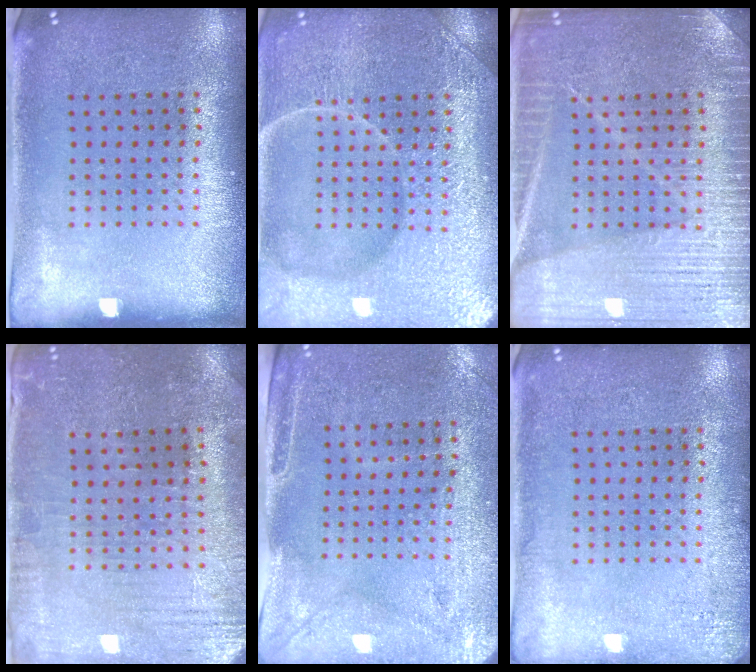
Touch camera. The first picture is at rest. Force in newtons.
{"total": 7.3, "press": 7.2, "slide": 0.9}
{"total": 3.7, "press": 3.6, "slide": 0.4}
{"total": 0.8, "press": 0.7, "slide": 0.4}
{"total": 2.9, "press": 2.5, "slide": 1.5}
{"total": 2.0, "press": 2.0, "slide": 0.3}